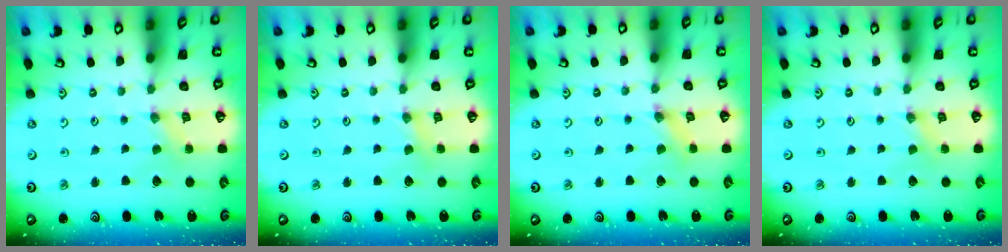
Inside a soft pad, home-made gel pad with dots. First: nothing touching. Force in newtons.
{"total": 2.8, "press": 2.8, "slide": 0.4}
{"total": 1.2, "press": 1.2, "slide": 0.3}
{"total": 0.7, "press": 0.7, "slide": 0.2}